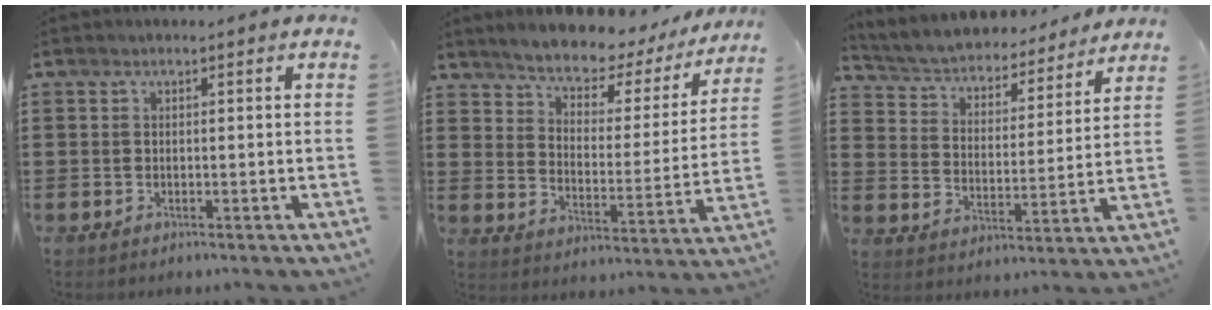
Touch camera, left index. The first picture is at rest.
{"total": 5.6, "force": [5.3, 1.1, 1.1], "torque": [-0.046, -0.046, 0.086]}
{"total": 4.1, "force": [4.0, 0.8, 0.5], "torque": [-0.035, -0.035, 0.061]}